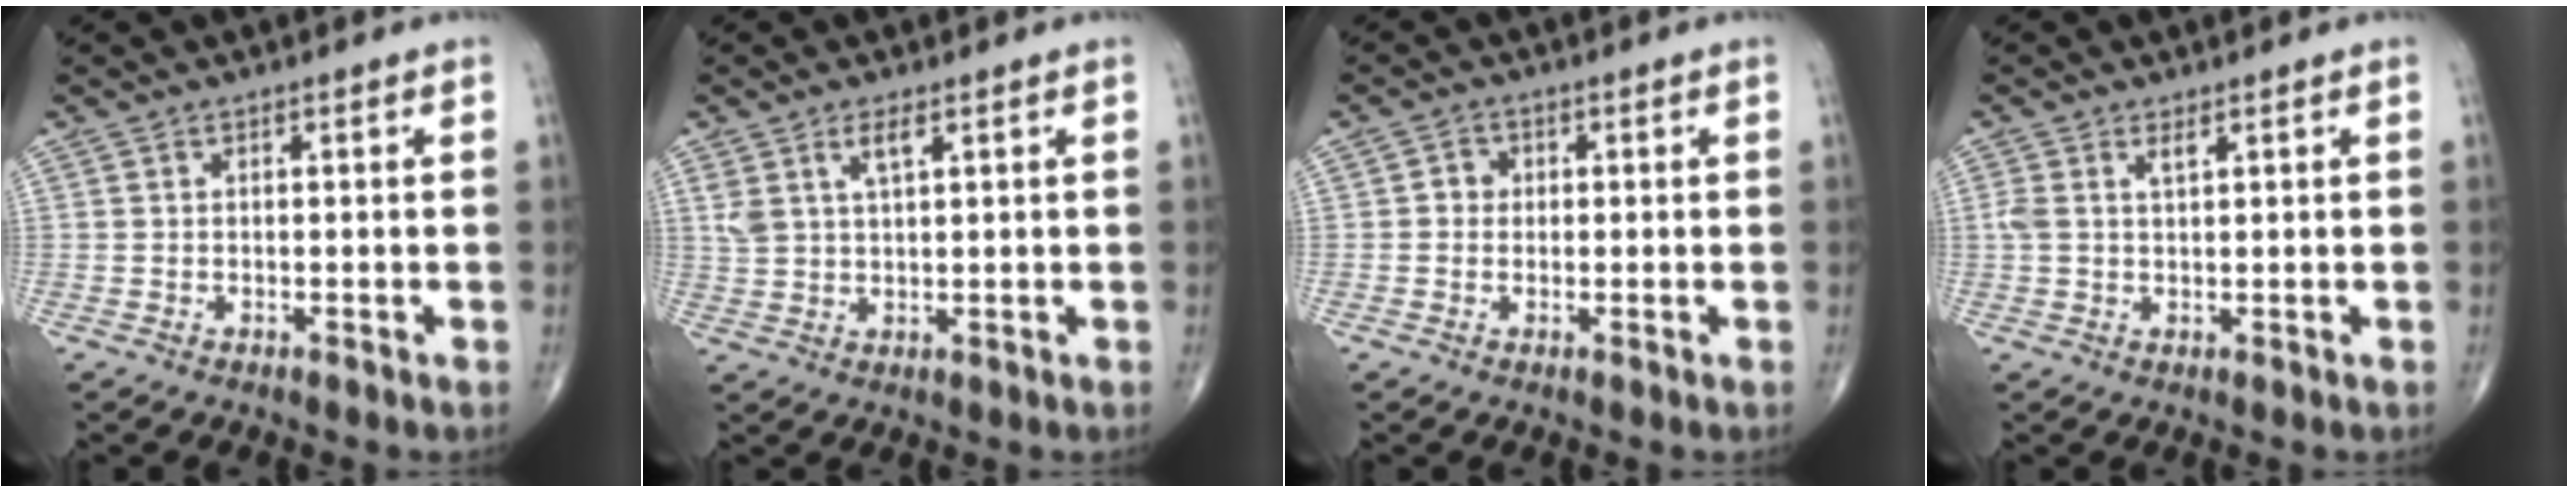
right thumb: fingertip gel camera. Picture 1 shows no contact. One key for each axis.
{"total": 4.5, "fx": 2.4, "fy": 1.7, "fz": 3.4, "tx": -0.069, "ty": -0.006, "tz": 0.051}
{"total": 2.3, "fx": 0.1, "fy": 2.1, "fz": 0.9, "tx": 0.001, "ty": 0.006, "tz": -0.004}
{"total": 2.6, "fx": 1.2, "fy": 1.0, "fz": 2.1, "tx": -0.051, "ty": 0.008, "tz": 0.029}